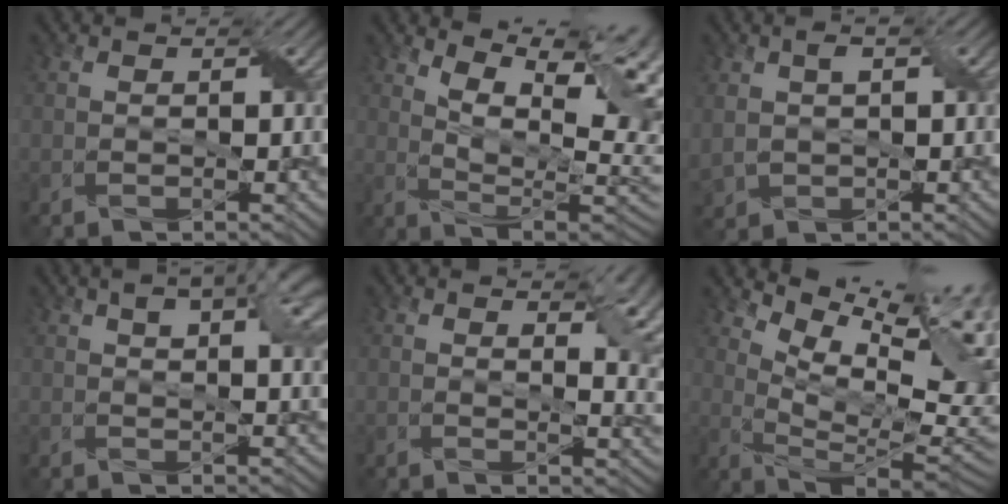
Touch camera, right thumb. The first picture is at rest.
{"total": 14.5, "force": [6.6, 5.7, 11.5], "torque": [-0.188, 0.021, 0.100]}
{"total": 3.8, "force": [0.6, 2.5, 2.9], "torque": [-0.070, 0.000, 0.014]}
{"total": 8.7, "force": [3.8, 3.6, 7.0], "torque": [-0.103, 0.015, 0.057]}
{"total": 7.3, "force": [3.2, 2.7, 6.0], "torque": [-0.086, -0.004, 0.057]}
{"total": 14.3, "force": [8.4, 4.7, 10.6], "torque": [-0.193, 0.006, 0.144]}